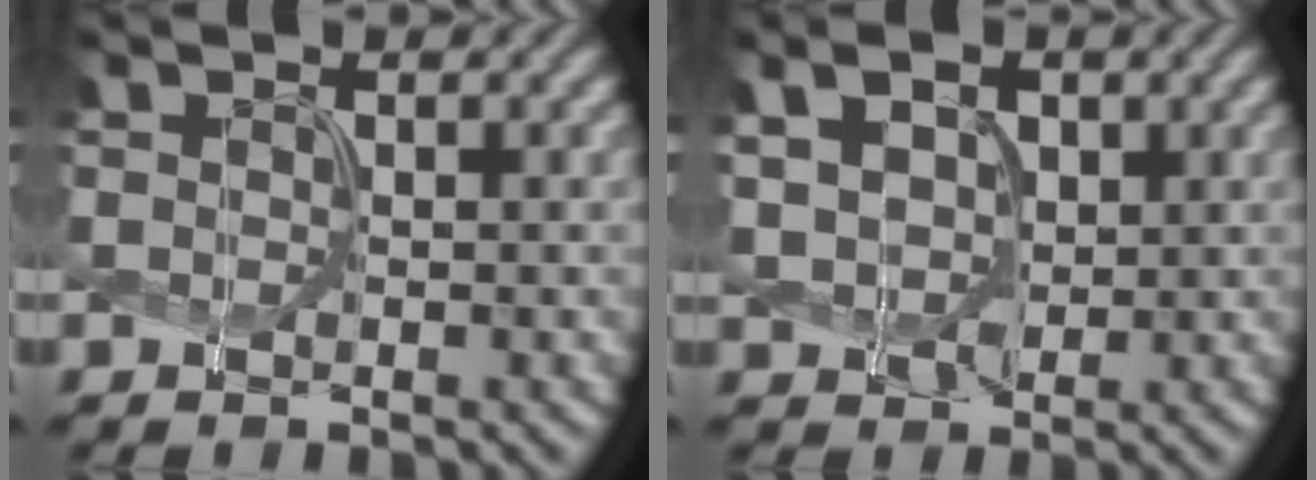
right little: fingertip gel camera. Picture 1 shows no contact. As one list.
[{"total": 5.7, "force": [0.9, 4.5, 3.4], "torque": [-0.092, 0.015, 0.019]}]